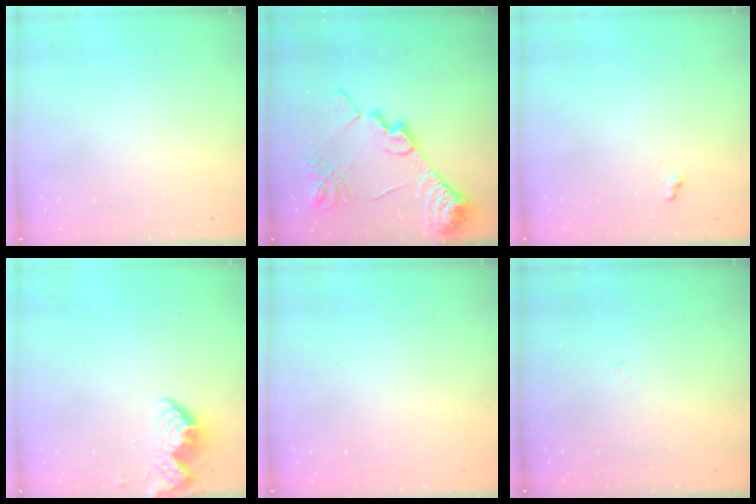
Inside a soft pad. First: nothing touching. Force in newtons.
{"total": 18.9, "press": 18.9, "slide": 1.6}
{"total": 4.2, "press": 4.1, "slide": 0.6}
{"total": 10.0, "press": 10.0, "slide": 0.4}
{"total": 0.9, "press": 0.9, "slide": 0.1}
{"total": 7.8, "press": 7.7, "slide": 0.7}